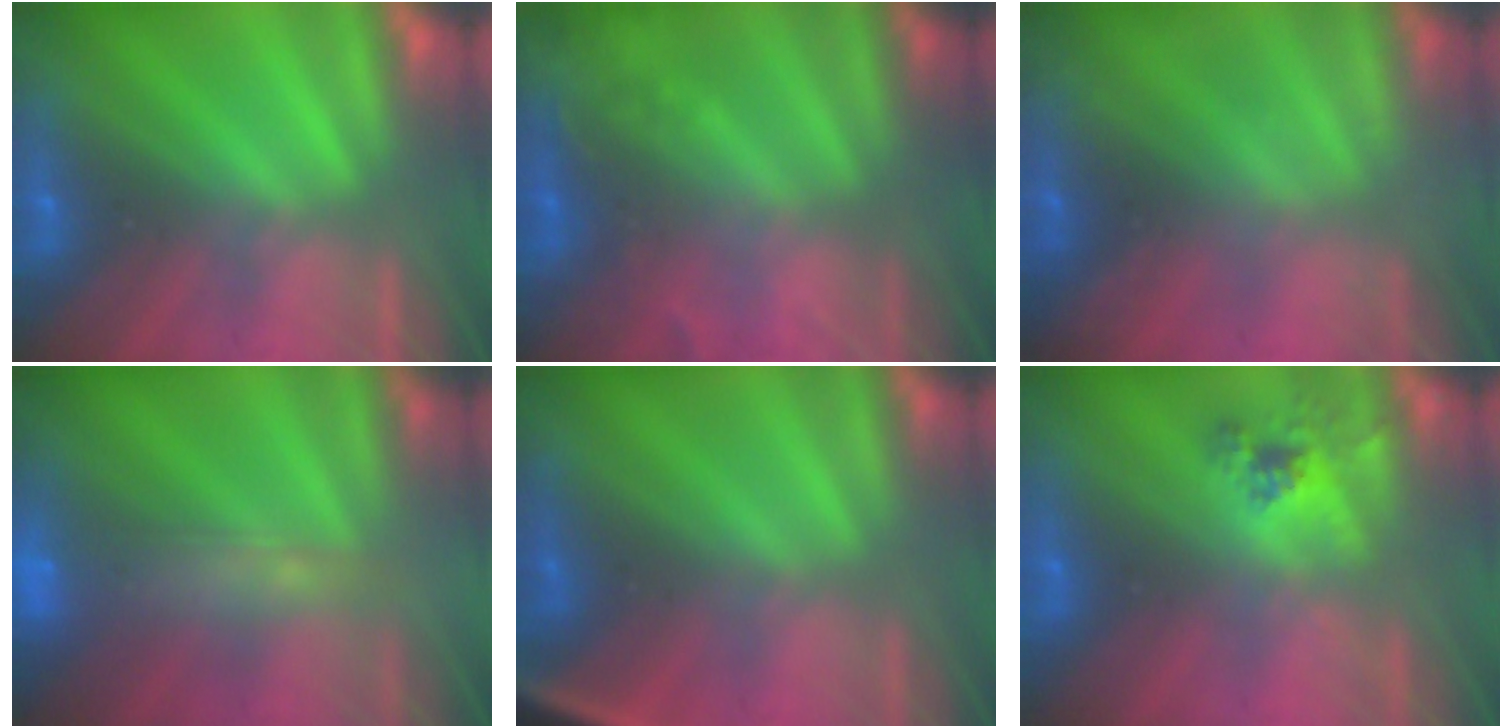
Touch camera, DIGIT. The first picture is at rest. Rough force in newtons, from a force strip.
{"total": 2.2}
{"total": 1.5}
{"total": 9.8}
{"total": 2.7}
{"total": 2.6}